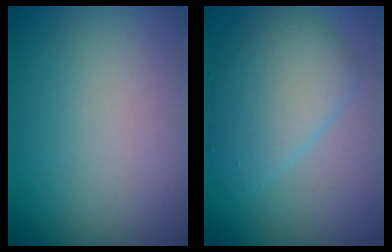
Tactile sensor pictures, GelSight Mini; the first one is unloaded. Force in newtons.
{"total": 4.9, "press": 4.9, "slide": 0.3}